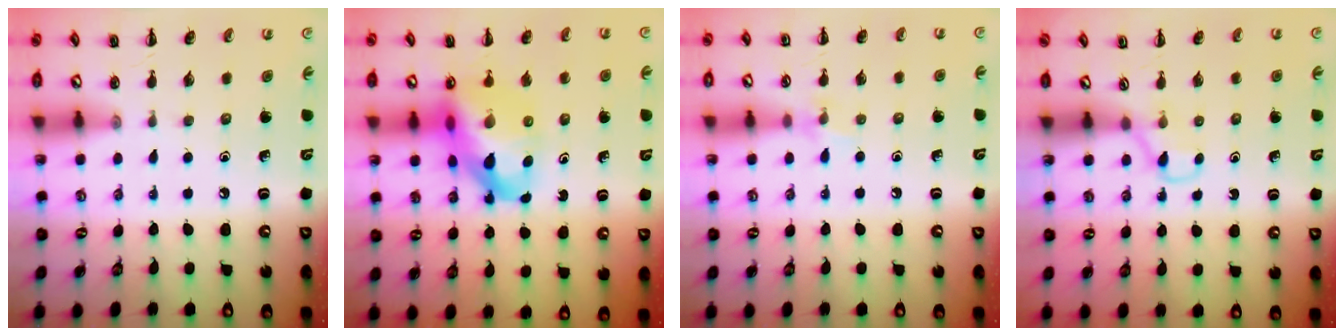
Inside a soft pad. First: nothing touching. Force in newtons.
{"total": 15.9, "press": 15.3, "slide": 4.2}
{"total": 5.6, "press": 5.5, "slide": 1.4}
{"total": 3.2, "press": 3.0, "slide": 1.2}